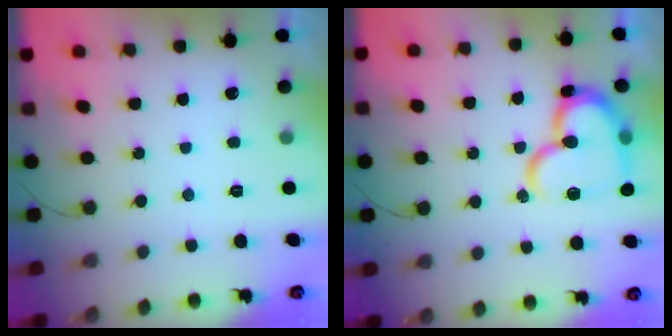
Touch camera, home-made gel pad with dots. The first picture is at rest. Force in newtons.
{"total": 20.1, "press": 20.0, "slide": 1.9}